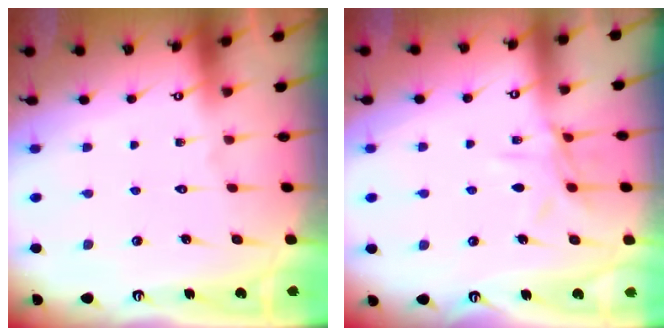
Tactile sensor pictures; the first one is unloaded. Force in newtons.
{"total": 8.2, "press": 8.1, "slide": 0.7}